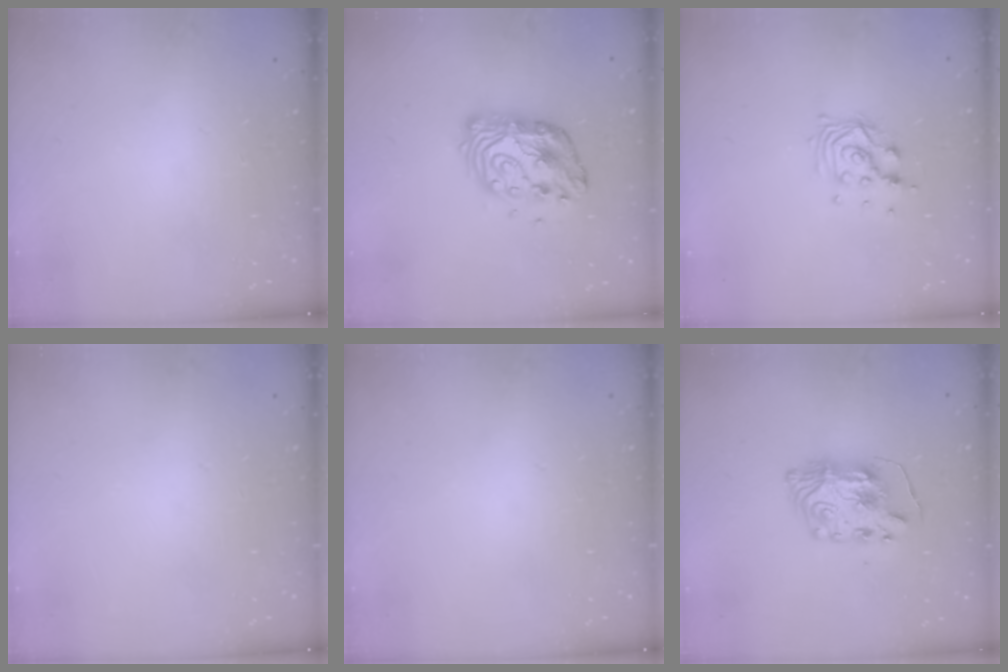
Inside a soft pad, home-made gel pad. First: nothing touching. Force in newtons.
{"total": 12.7, "press": 12.6, "slide": 1.0}
{"total": 8.9, "press": 8.9, "slide": 0.7}
{"total": 0.0}
{"total": 0.0}
{"total": 8.1, "press": 8.1, "slide": 0.9}